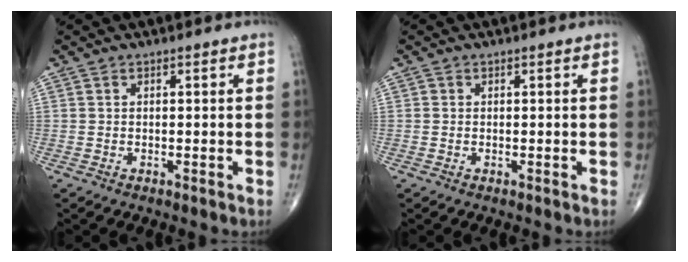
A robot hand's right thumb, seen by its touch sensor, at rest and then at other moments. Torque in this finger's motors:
{"motor_torque": [-0.23, -0.03, 0.19, 0.08, 0.00]}